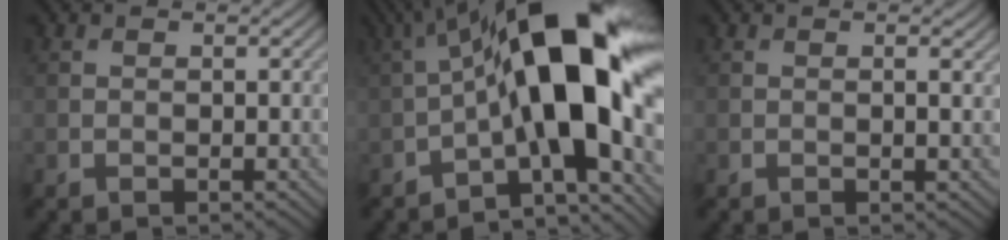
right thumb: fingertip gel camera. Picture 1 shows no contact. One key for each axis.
{"total": 17.6, "fx": -1.1, "fy": 5.9, "fz": 16.6, "tx": -0.246, "ty": 0.035, "tz": -0.031}
{"total": 0.9, "fx": 0.2, "fy": 0.1, "fz": 0.9, "tx": -0.016, "ty": 0.000, "tz": 0.001}